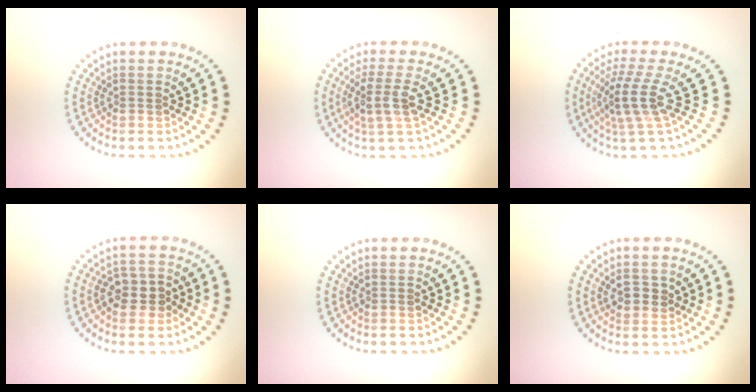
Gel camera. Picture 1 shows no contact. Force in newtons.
{"total": 3.1, "press": 2.4, "slide": 1.9}
{"total": 3.8, "press": 2.7, "slide": 2.6}
{"total": 2.8, "press": 2.7, "slide": 0.8}
{"total": 0.0}
{"total": 1.4, "press": 1.4, "slide": 0.4}